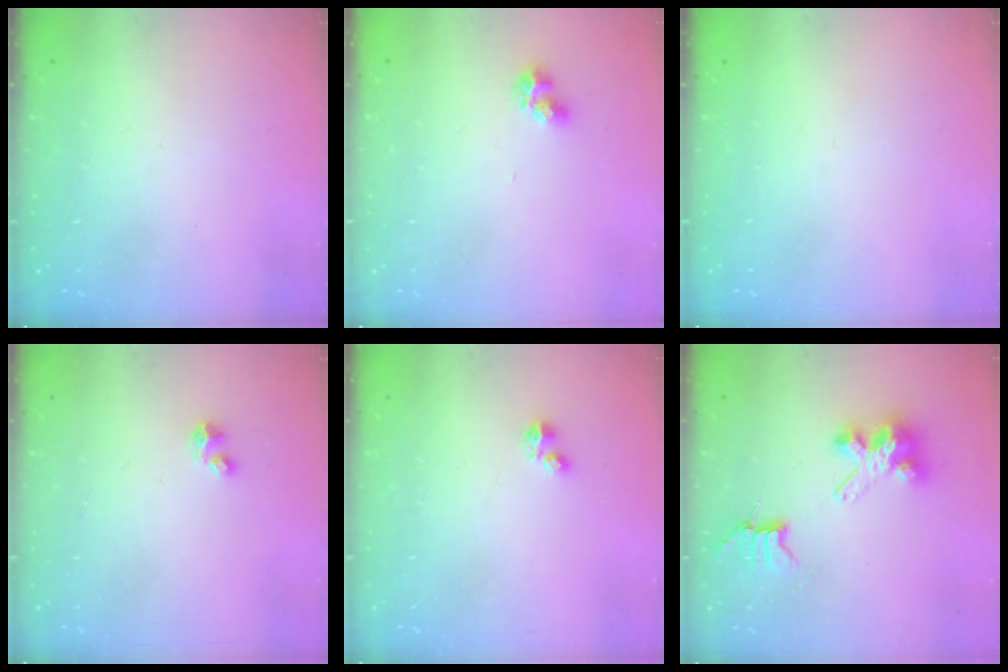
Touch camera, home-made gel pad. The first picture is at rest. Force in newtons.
{"total": 6.8, "press": 6.8, "slide": 0.6}
{"total": 0.0}
{"total": 2.8, "press": 2.8, "slide": 0.1}
{"total": 2.7, "press": 2.7, "slide": 0.4}
{"total": 7.2, "press": 7.1, "slide": 0.6}